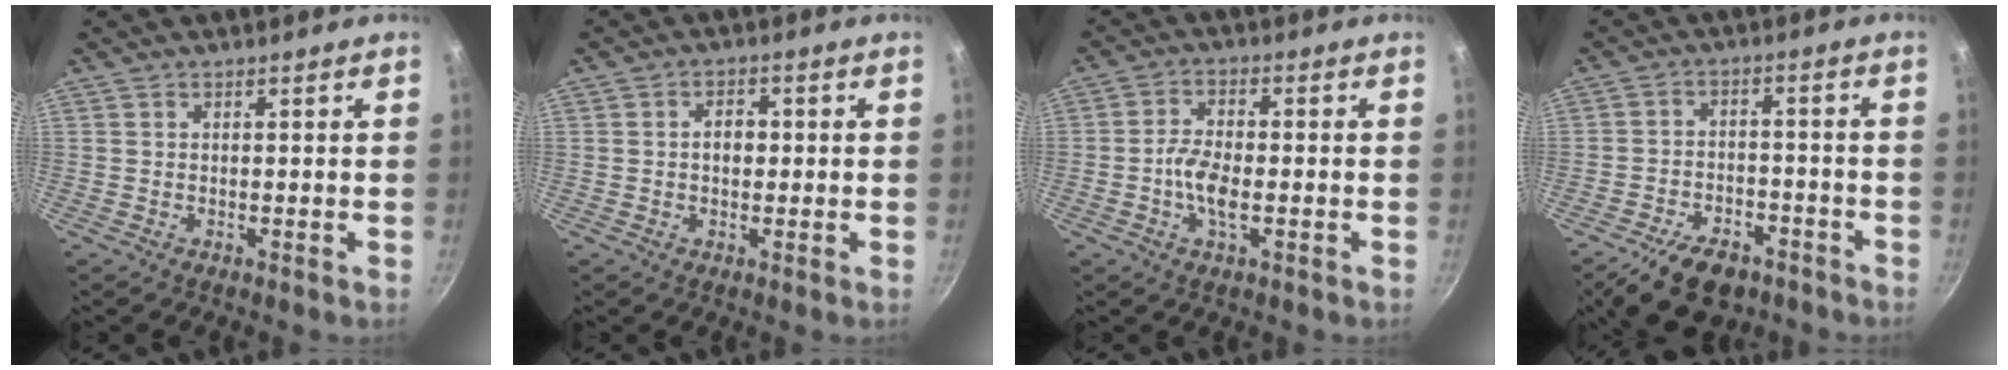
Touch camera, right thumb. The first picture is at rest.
{"total": 3.4, "force": [0.1, 2.5, 2.4], "torque": [-0.020, 0.010, -0.001]}
{"total": 6.1, "force": [-1.5, 2.6, 5.3], "torque": [-0.107, 0.014, -0.035]}
{"total": 11.8, "force": [-7.9, 6.3, 6.2], "torque": [-0.088, 0.042, -0.123]}